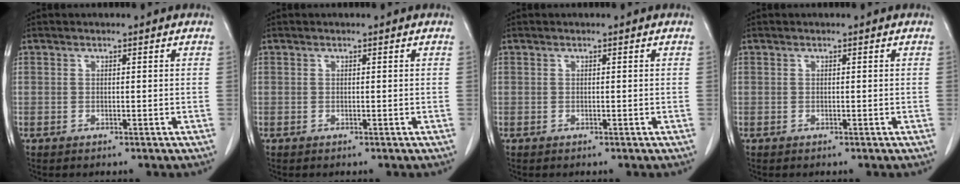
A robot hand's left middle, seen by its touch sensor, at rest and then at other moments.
{"total": 0.0}
{"total": 0.0}
{"total": 0.0}